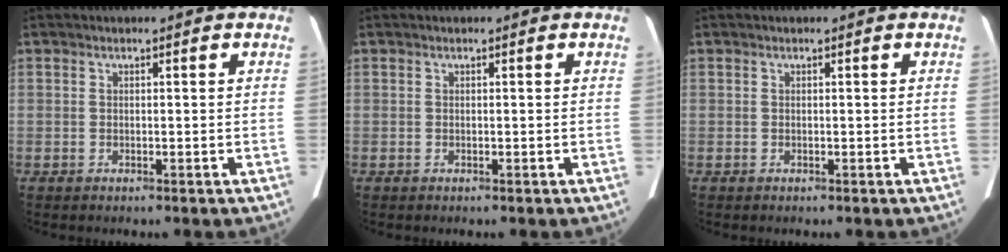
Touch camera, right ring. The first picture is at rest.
{"total": 0.0}
{"total": 0.0}